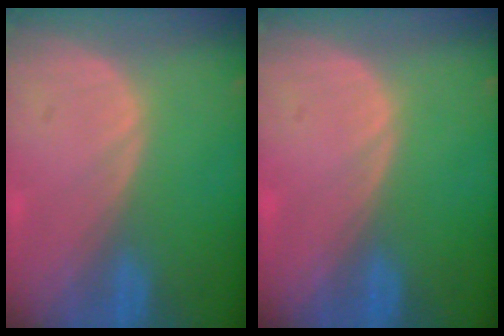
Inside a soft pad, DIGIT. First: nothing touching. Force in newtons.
{"total": 0.0}